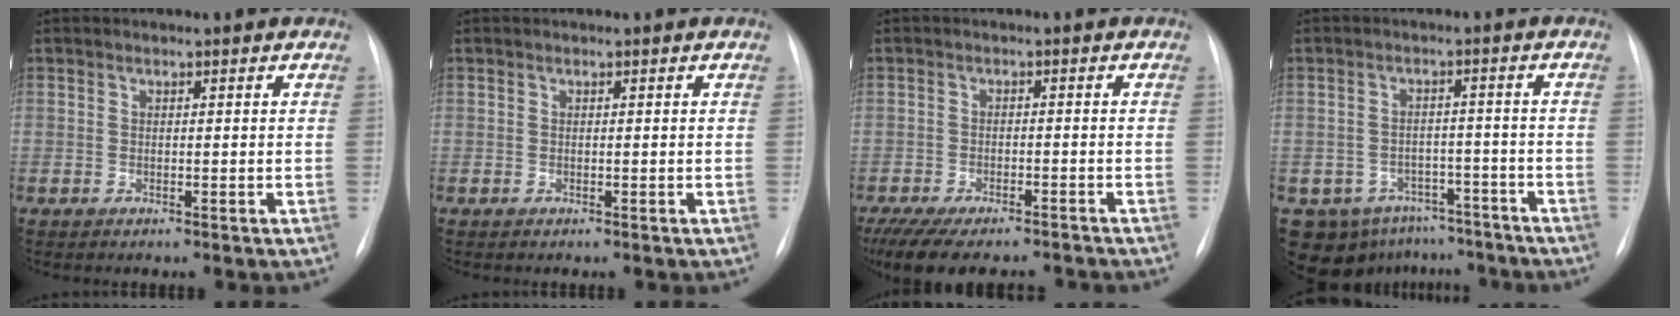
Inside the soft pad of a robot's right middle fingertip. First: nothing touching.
{"total": 0.0}
{"total": 13.6, "force": [-11.9, 3.0, 5.9], "torque": [-0.119, -0.013, -0.165]}
{"total": 10.8, "force": [-8.0, 7.0, 2.0], "torque": [-0.033, 0.023, -0.097]}